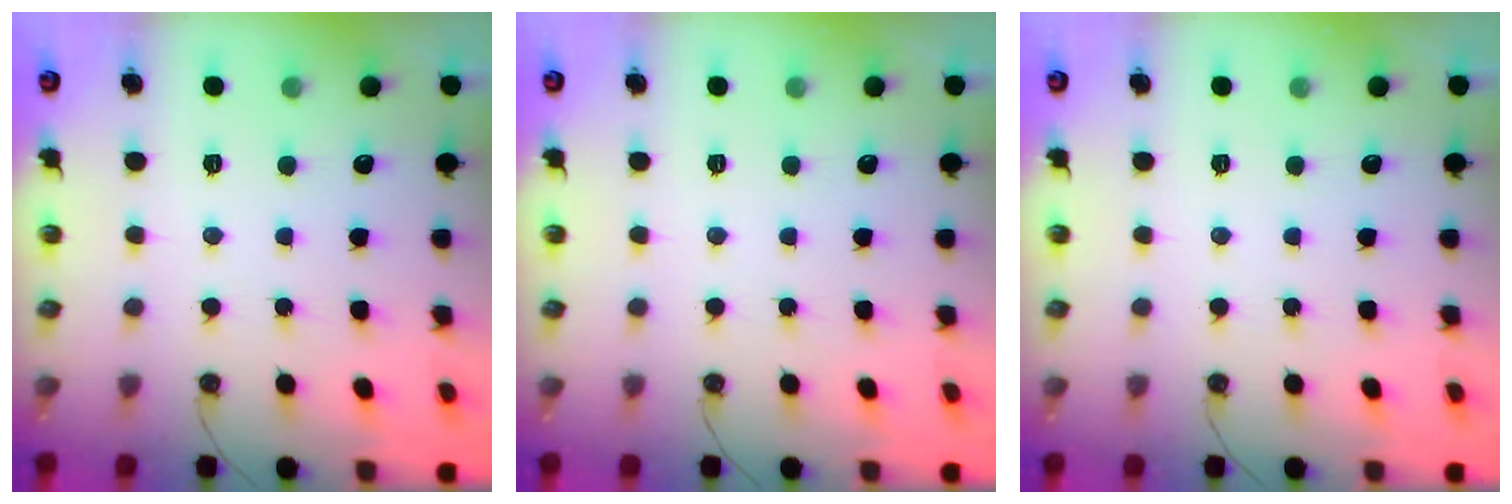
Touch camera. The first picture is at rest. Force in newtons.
{"total": 0.0}
{"total": 0.0}